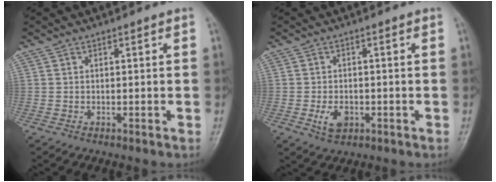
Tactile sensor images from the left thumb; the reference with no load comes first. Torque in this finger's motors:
{"motor_torque": [0.64, 0.66, 0.46, 0.09, 0.01]}